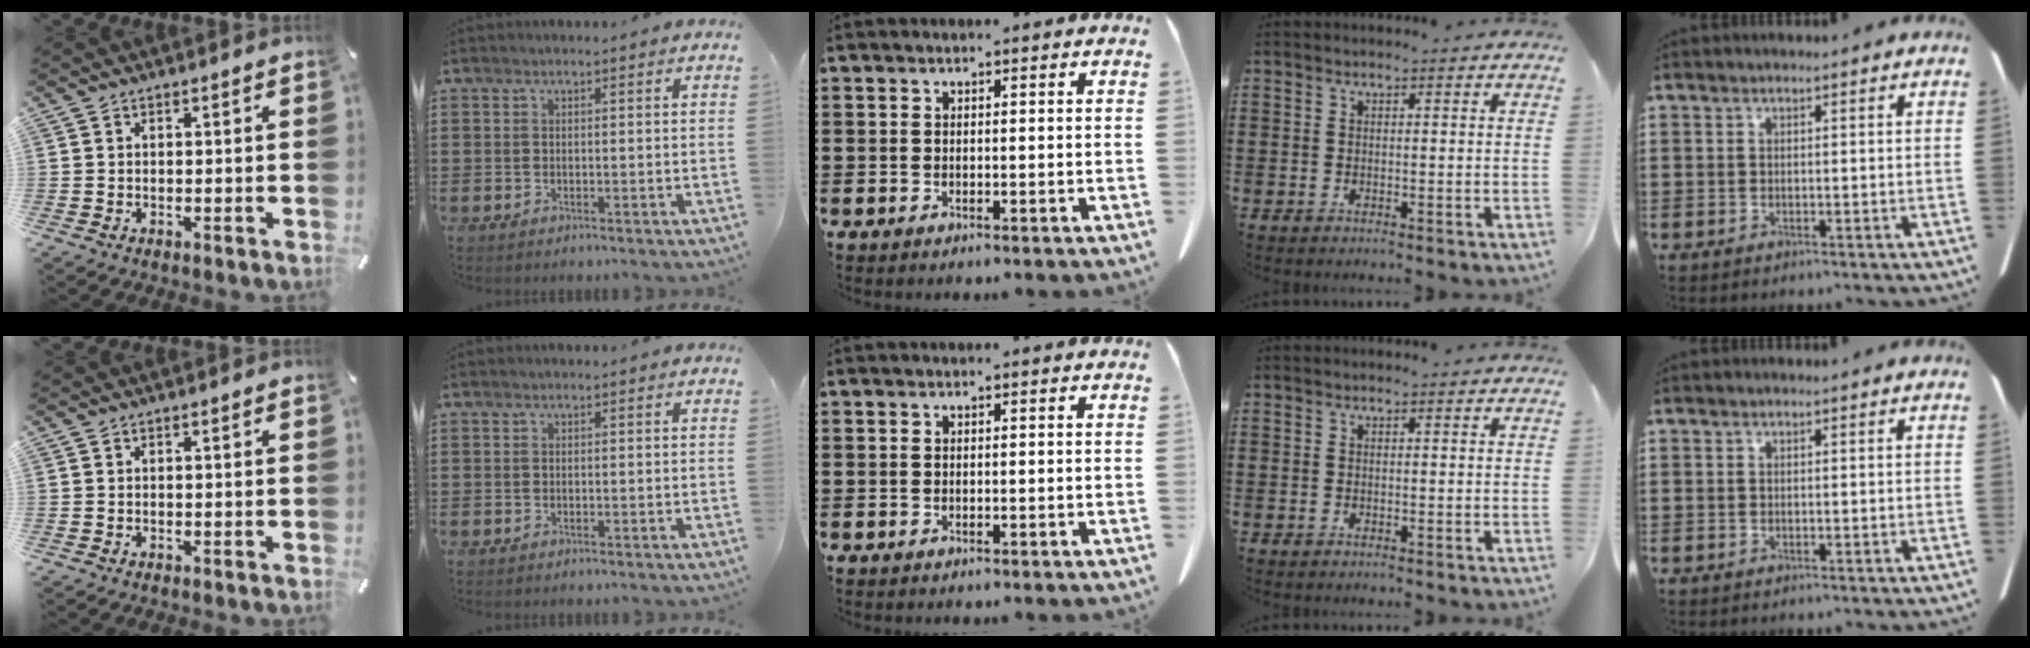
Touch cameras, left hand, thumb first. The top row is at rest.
{}